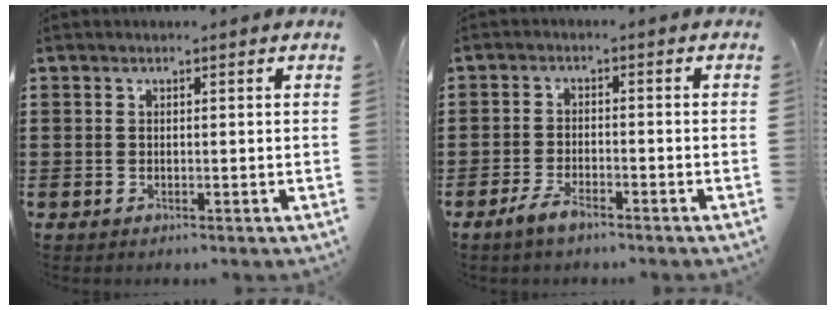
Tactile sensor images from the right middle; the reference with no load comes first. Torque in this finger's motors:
{"motor_torque": [2.14, 0.00, 0.09, 0.07]}